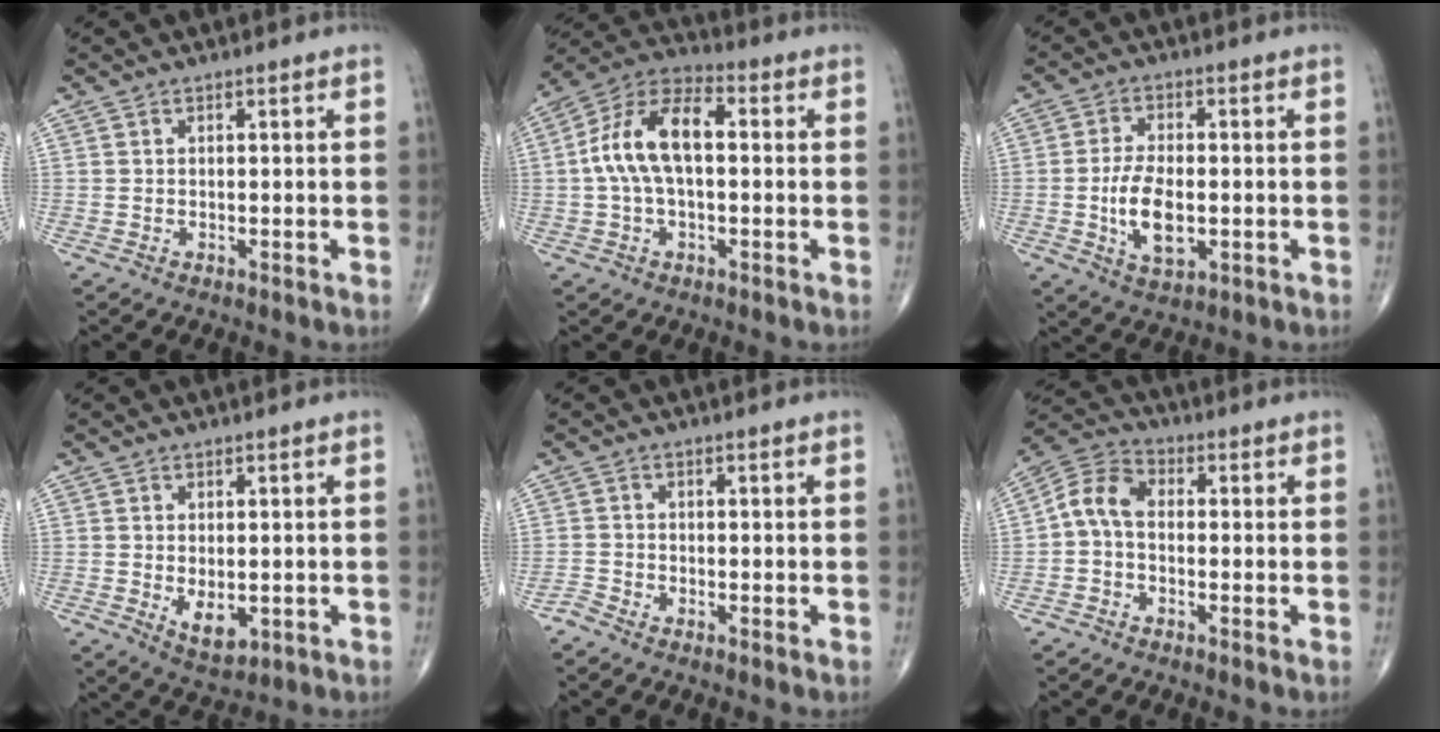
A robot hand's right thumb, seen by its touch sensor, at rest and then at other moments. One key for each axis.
{"total": 13.2, "fx": 0.7, "fy": 6.9, "fz": 11.2, "tx": -0.217, "ty": 0.039, "tz": 0.001}
{"total": 9.1, "fx": -1.5, "fy": 4.7, "fz": 7.6, "tx": -0.130, "ty": -0.007, "tz": -0.020}
{"total": 5.2, "fx": -0.8, "fy": 3.0, "fz": 4.2, "tx": -0.061, "ty": -0.012, "tz": -0.002}
{"total": 1.4, "fx": -1.4, "fy": 0.1, "fz": 0.4, "tx": -0.015, "ty": -0.004, "tz": -0.035}
{"total": 6.8, "fx": -0.7, "fy": 4.6, "fz": 5.0, "tx": -0.090, "ty": 0.025, "tz": -0.029}